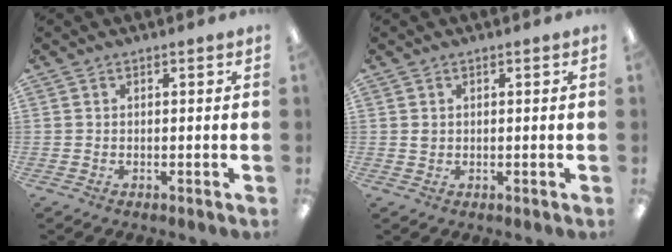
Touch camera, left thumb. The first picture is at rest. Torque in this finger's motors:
{"motor_torque": [0.00, 0.00, 0.02, -0.01, 0.00]}